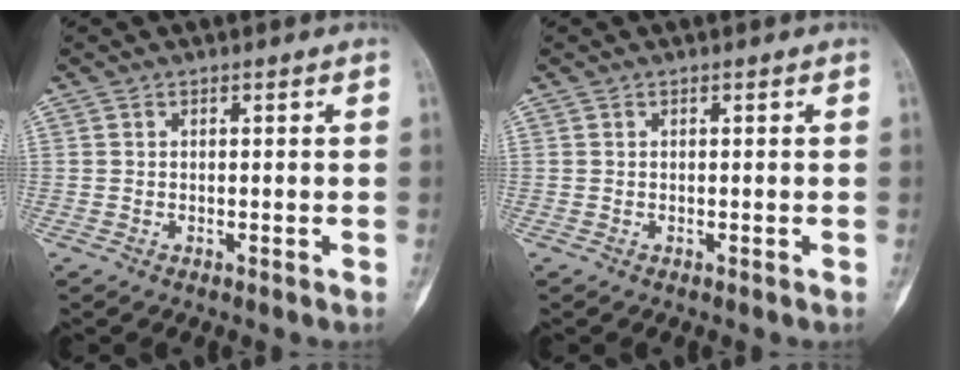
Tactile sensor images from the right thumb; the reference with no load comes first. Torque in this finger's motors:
{"motor_torque": [0.09, 0.19, 0.13, -0.05, 0.00]}